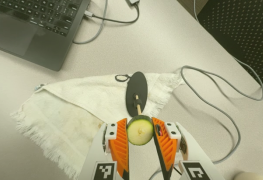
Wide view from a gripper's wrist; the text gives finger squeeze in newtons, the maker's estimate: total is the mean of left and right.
{"total": 10.2, "left": 10.7, "right": 9.8}